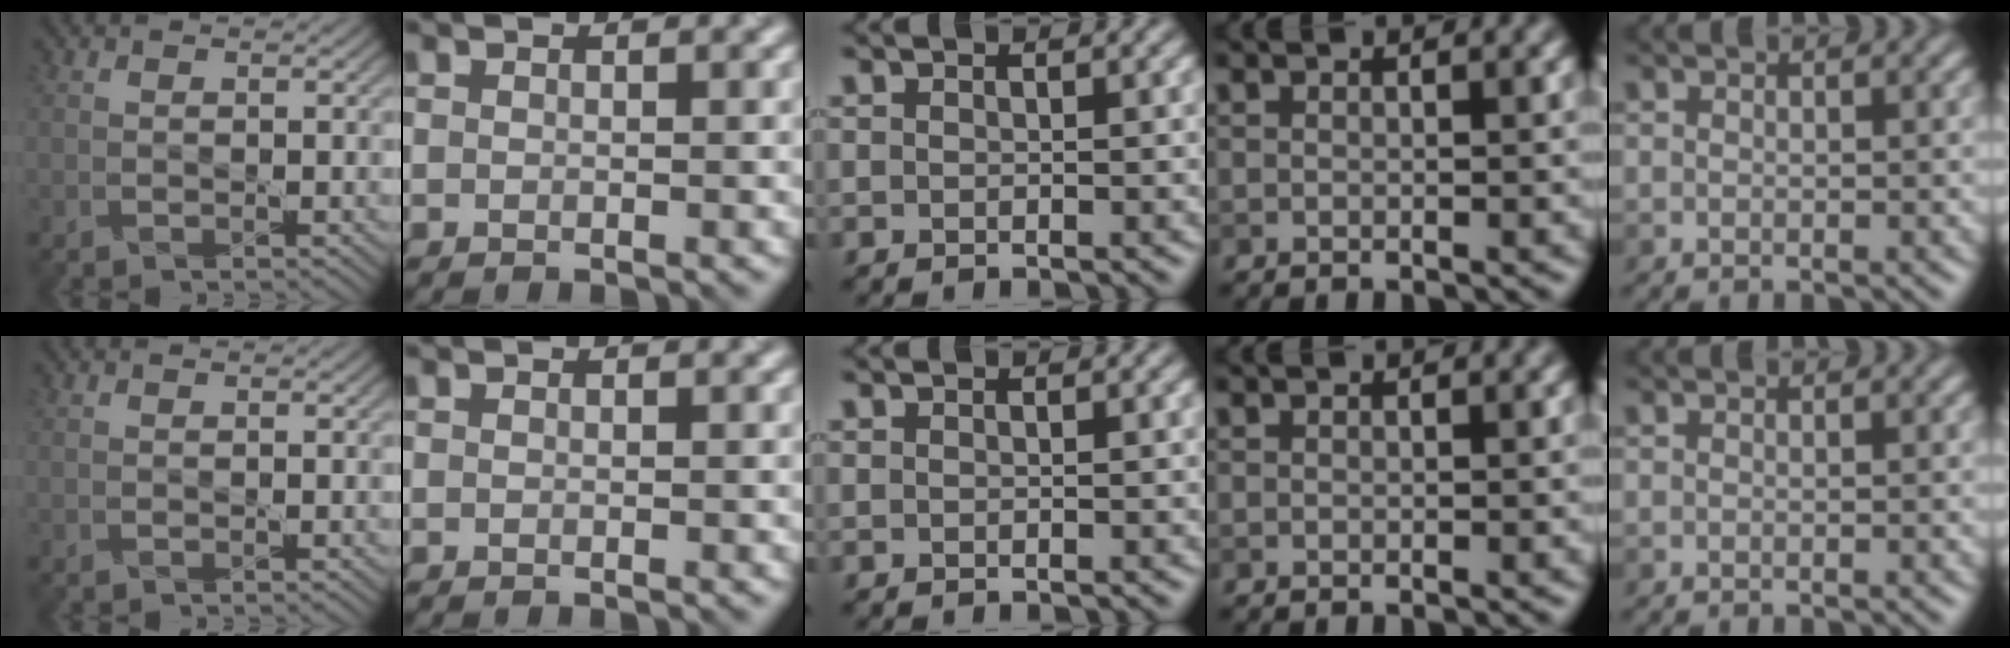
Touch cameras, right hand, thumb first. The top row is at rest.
{}